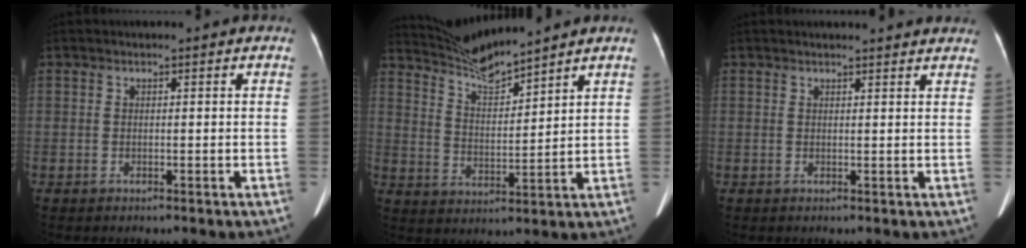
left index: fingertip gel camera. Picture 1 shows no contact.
{"total": 7.3, "force": [7.1, -1.2, 1.2], "torque": [-0.039, -0.006, 0.147]}
{"total": 7.6, "force": [7.3, 0.7, 2.1], "torque": [-0.016, 0.011, 0.065]}